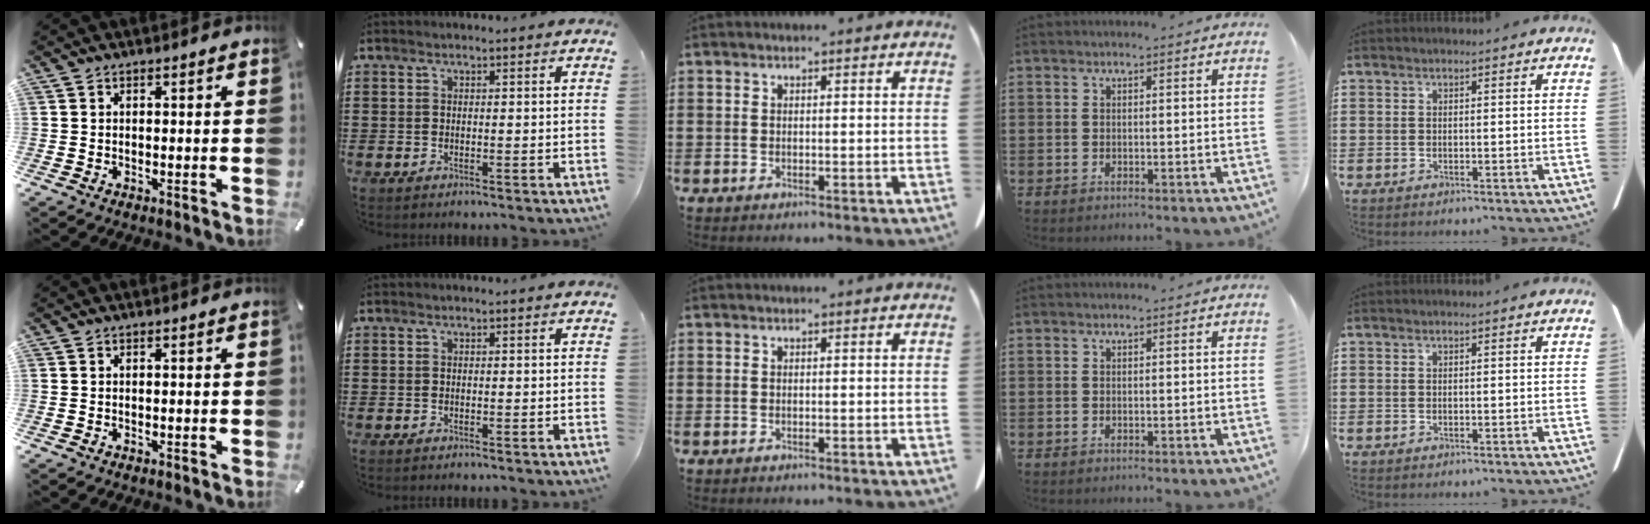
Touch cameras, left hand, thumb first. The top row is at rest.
{}